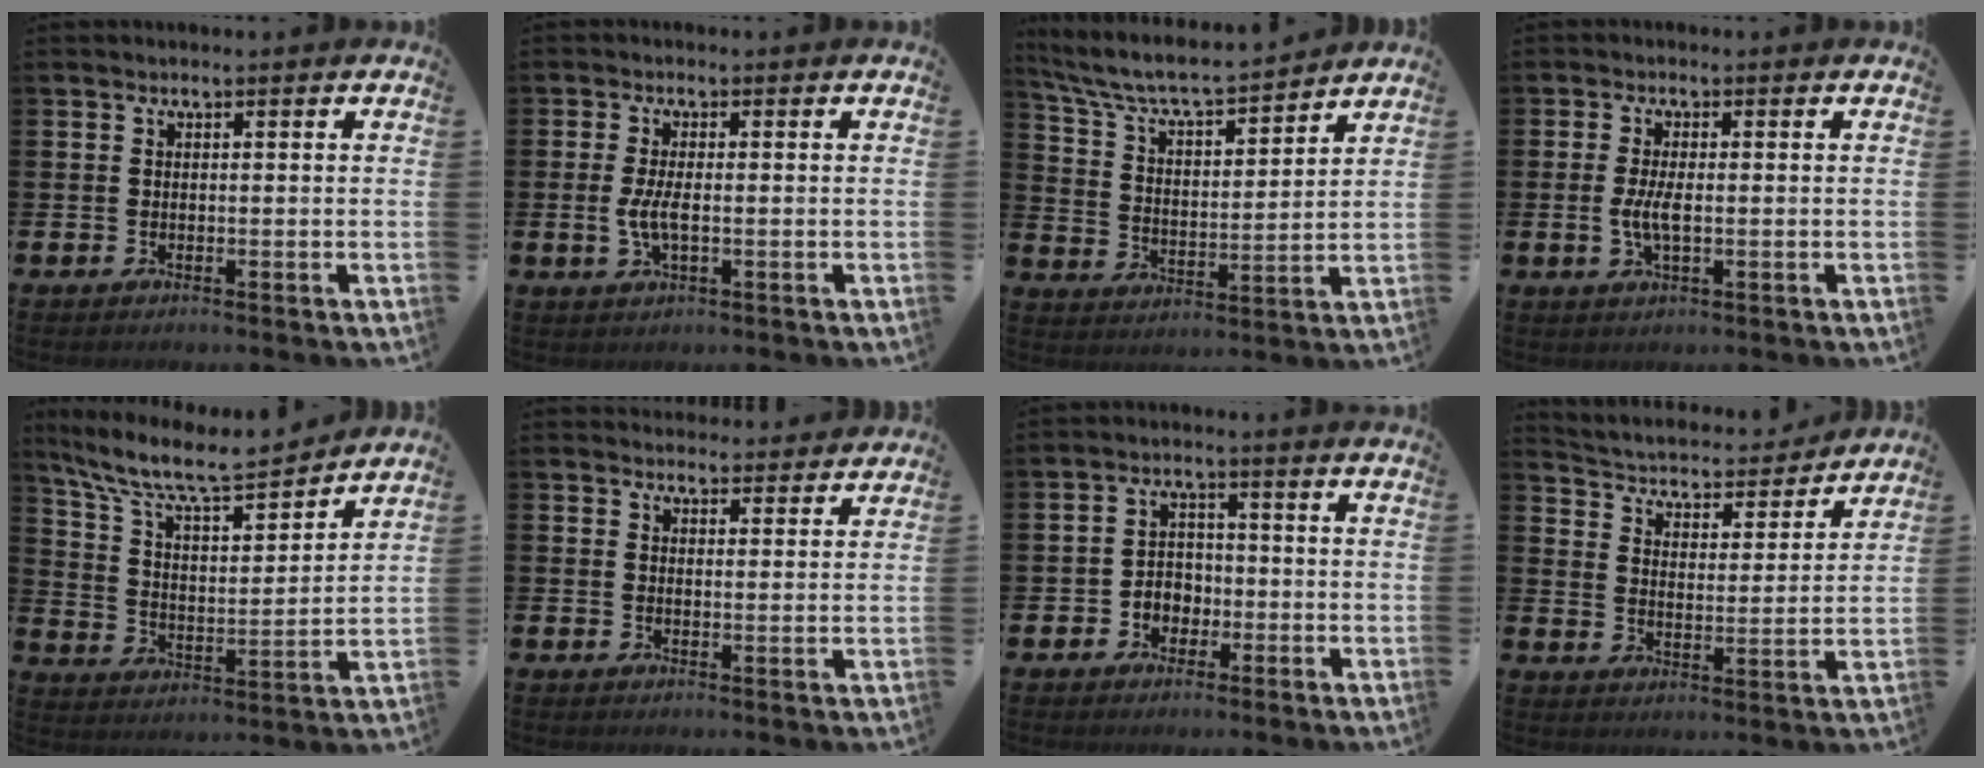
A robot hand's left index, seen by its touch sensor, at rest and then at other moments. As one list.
[{"total": 3.2, "force": [-0.3, 1.2, 2.9], "torque": [-0.056, -0.003, -0.010]}, {"total": 7.2, "force": [6.7, 0.9, 2.3], "torque": [-0.077, -0.054, 0.113]}, {"total": 3.3, "force": [-0.2, 1.2, 3.1], "torque": [-0.067, 0.001, -0.007]}, {"total": 9.6, "force": [8.5, 2.0, 3.8], "torque": [-0.105, -0.061, 0.145]}, {"total": 3.3, "force": [3.2, 0.7, -0.2], "torque": [0.009, -0.023, 0.056]}, {"total": 3.1, "force": [-1.4, 2.6, 1.0], "torque": [-0.022, 0.003, -0.035]}, {"total": 4.2, "force": [3.9, 1.3, 0.8], "torque": [-0.043, -0.037, 0.058]}]